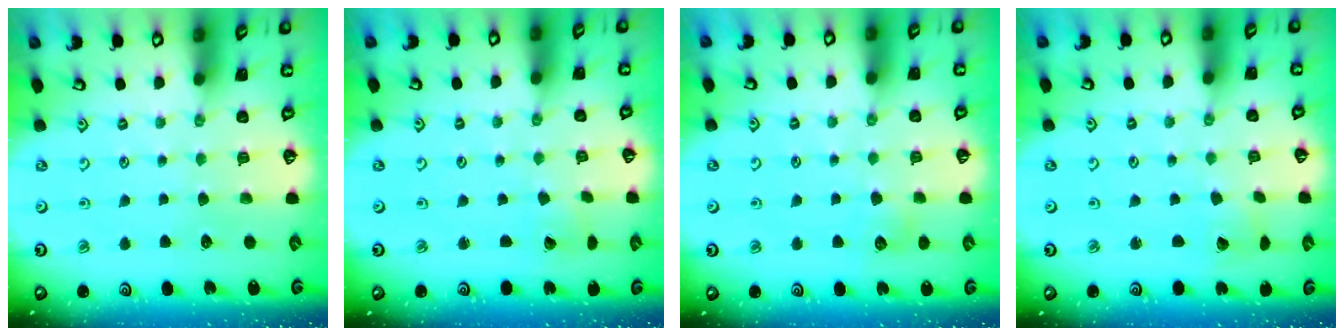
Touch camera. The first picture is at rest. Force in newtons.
{"total": 1.7, "press": 1.7, "slide": 0.3}
{"total": 7.3, "press": 7.3, "slide": 0.8}
{"total": 2.9, "press": 2.9, "slide": 0.2}